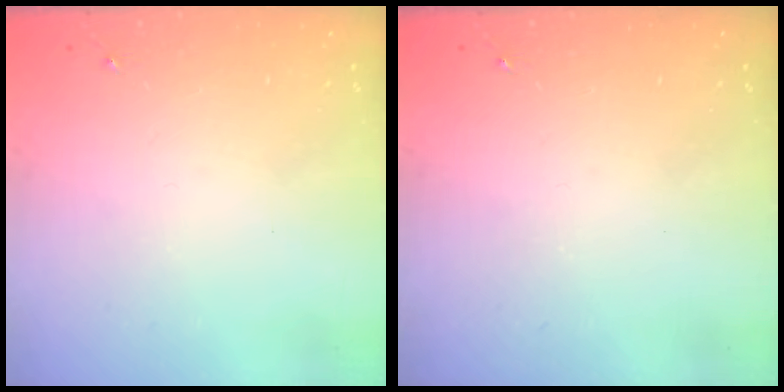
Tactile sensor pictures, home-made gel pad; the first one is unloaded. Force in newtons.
{"total": 0.0}